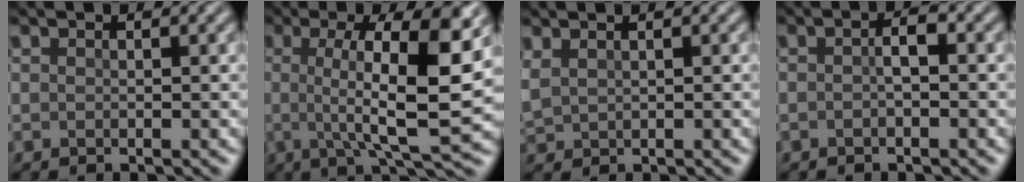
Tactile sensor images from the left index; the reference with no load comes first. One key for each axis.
{"total": 10.8, "fx": 1.1, "fy": 2.7, "fz": 10.4, "tx": -0.146, "ty": -0.001, "tz": 0.014}
{"total": 1.7, "fx": 1.1, "fy": 0.9, "fz": 1.0, "tx": -0.032, "ty": 0.008, "tz": 0.028}
{"total": 1.5, "fx": -0.5, "fy": 0.5, "fz": 1.3, "tx": -0.028, "ty": 0.004, "tz": -0.013}